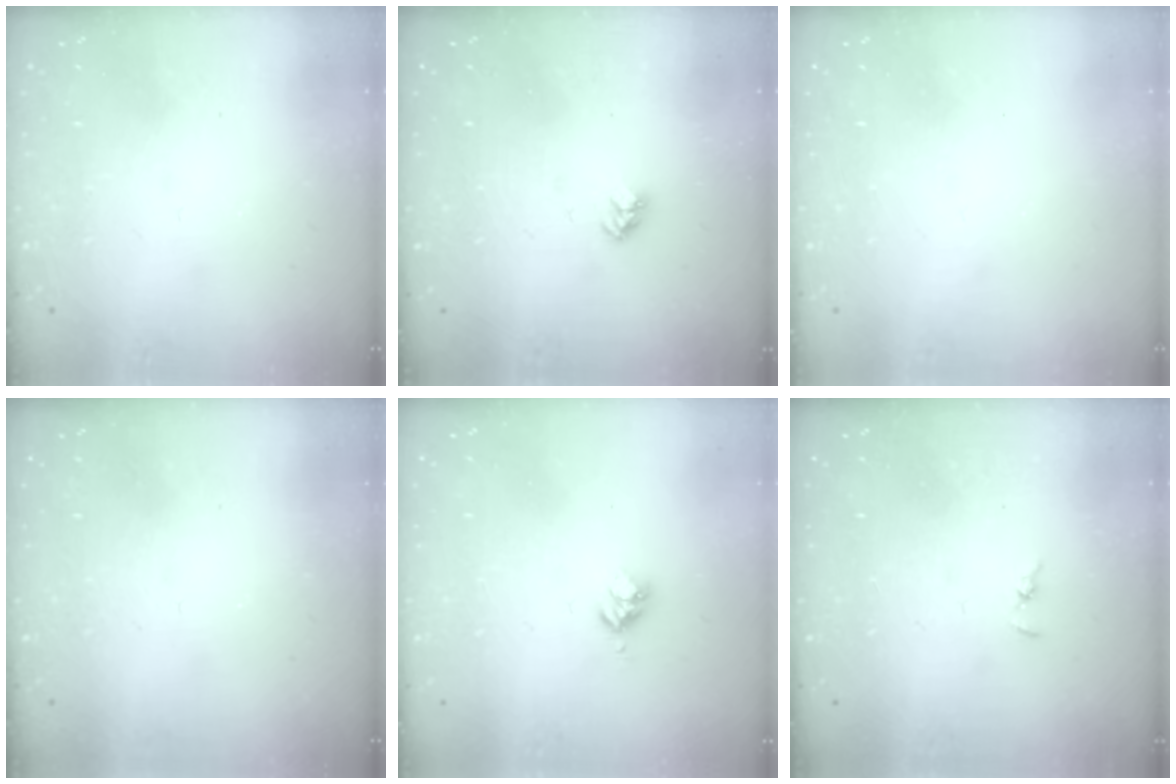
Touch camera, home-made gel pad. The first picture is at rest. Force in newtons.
{"total": 3.2, "press": 3.1, "slide": 0.3}
{"total": 0.0}
{"total": 0.0}
{"total": 3.0, "press": 2.9, "slide": 0.4}
{"total": 1.3, "press": 1.2, "slide": 0.3}